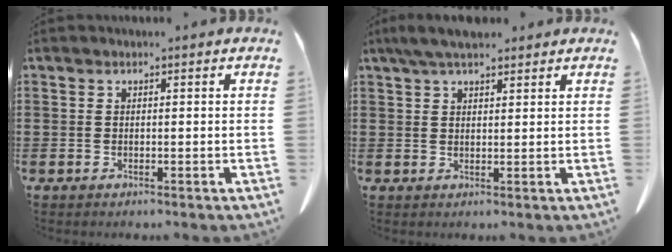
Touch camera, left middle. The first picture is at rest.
{"total": 4.7, "force": [3.5, 1.2, 2.9], "torque": [-0.064, -0.001, 0.066]}